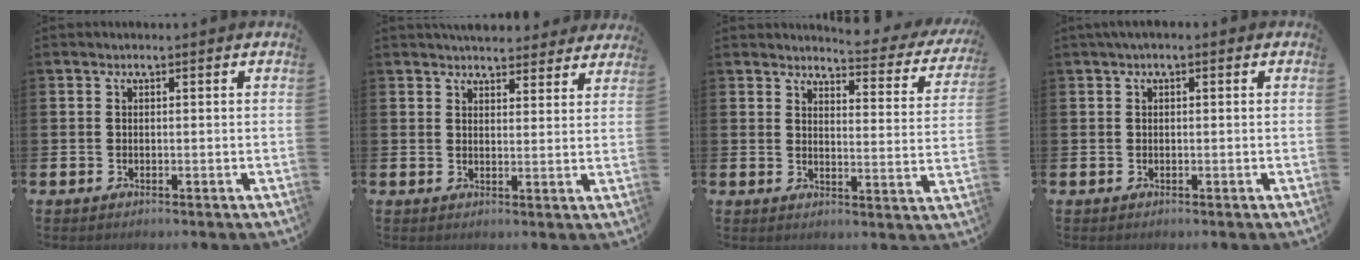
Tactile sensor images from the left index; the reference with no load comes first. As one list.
[{"total": 4.8, "force": [4.6, 1.2, 0.3], "torque": [-0.002, -0.026, 0.084]}, {"total": 3.7, "force": [3.6, 0.6, 0.7], "torque": [-0.014, -0.033, 0.055]}, {"total": 0.8, "force": [0.0, 0.4, 0.6], "torque": [-0.005, 0.004, -0.003]}]